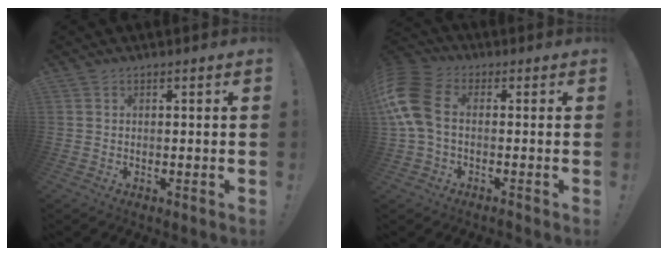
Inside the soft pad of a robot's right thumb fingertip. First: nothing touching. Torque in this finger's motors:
{"motor_torque": [0.43, 0.21, 0.78, -0.08, 0.12]}